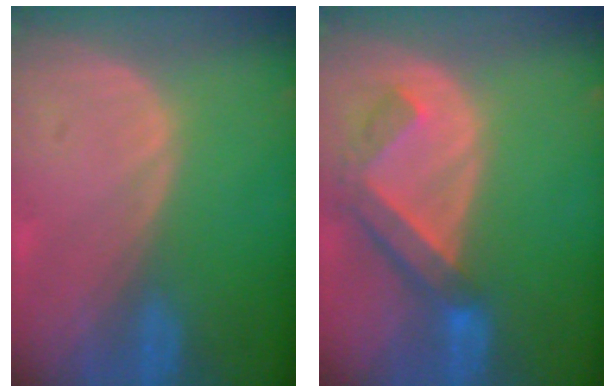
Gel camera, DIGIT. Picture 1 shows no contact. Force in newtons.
{"total": 6.5, "press": 5.8, "slide": 3.0}